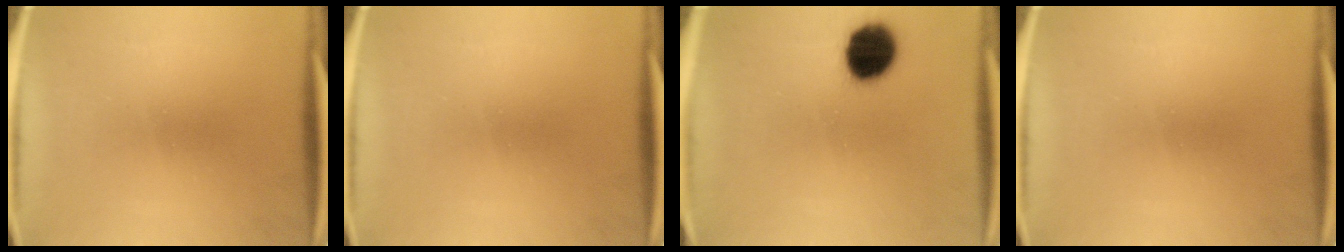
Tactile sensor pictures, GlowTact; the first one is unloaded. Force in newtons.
{"total": 0.0}
{"total": 12.0}
{"total": 0.0}